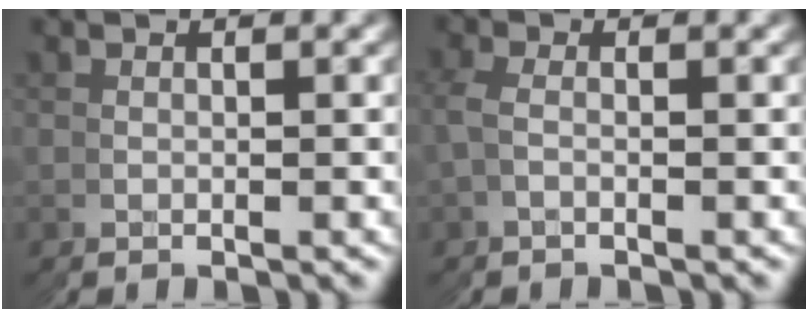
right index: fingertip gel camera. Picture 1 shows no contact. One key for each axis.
{"total": 0.8, "fx": 0.5, "fy": 0.5, "fz": -0.5, "tx": -0.007, "ty": 0.007, "tz": 0.002}